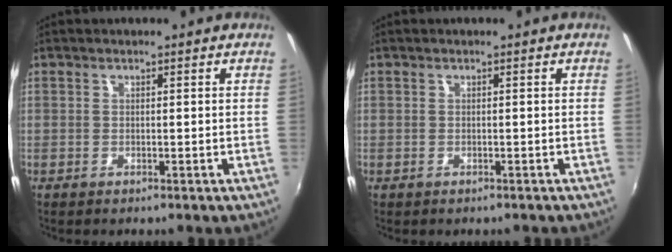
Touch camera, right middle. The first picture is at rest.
{"total": 0.0}